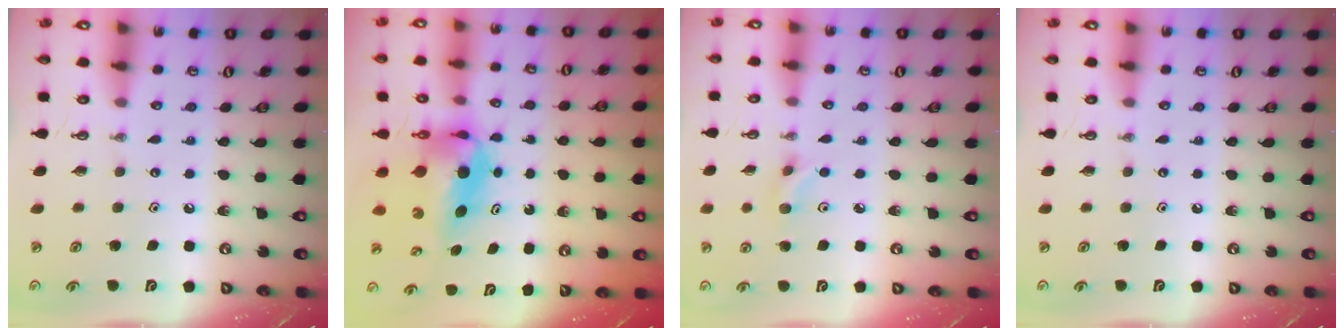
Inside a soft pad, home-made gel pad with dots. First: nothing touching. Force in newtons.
{"total": 8.4, "press": 7.5, "slide": 3.9}
{"total": 4.2, "press": 4.1, "slide": 0.7}
{"total": 0.0}